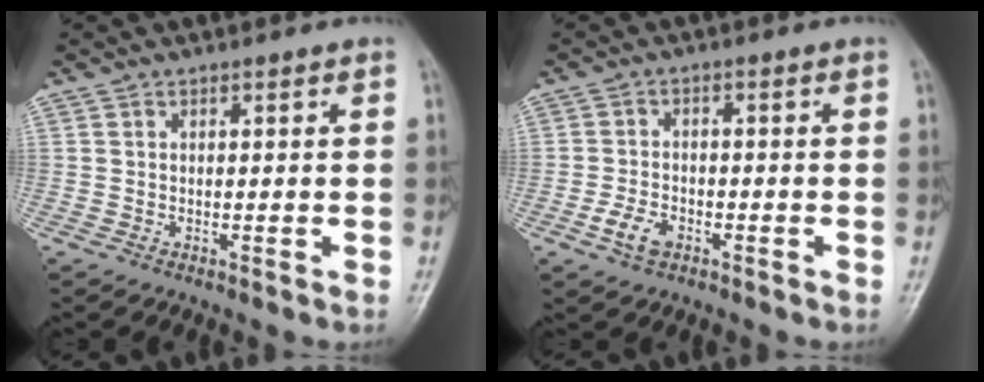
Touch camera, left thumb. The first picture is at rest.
{"total": 4.6, "force": [-2.3, 2.8, 2.8], "torque": [-0.051, 0.013, -0.044]}